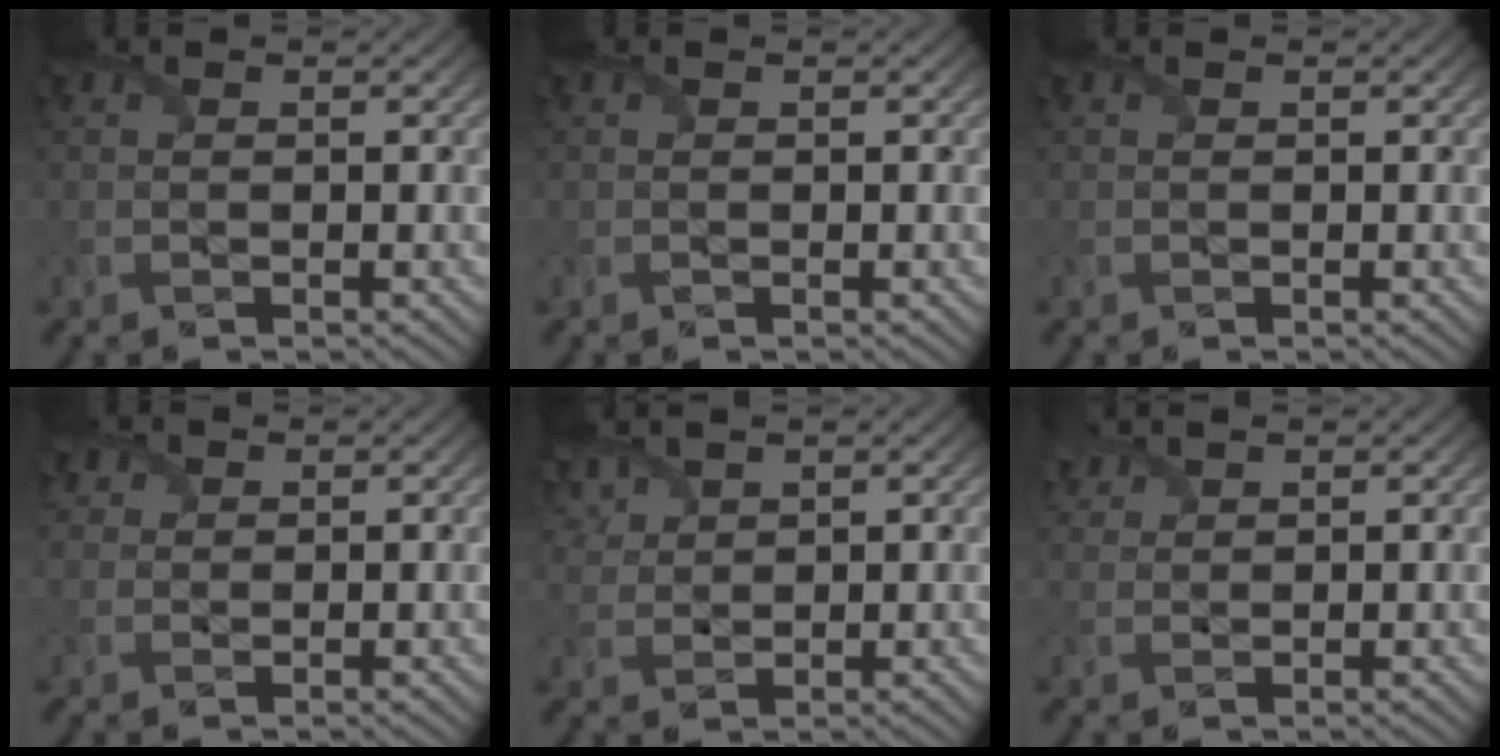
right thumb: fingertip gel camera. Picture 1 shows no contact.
{"total": 0.0}
{"total": 0.0}
{"total": 2.1, "force": [1.3, 1.5, 0.6], "torque": [-0.019, -0.003, 0.028]}
{"total": 4.7, "force": [3.1, 2.5, 2.6], "torque": [-0.075, 0.012, 0.062]}
{"total": 3.2, "force": [2.4, 1.5, 1.4], "torque": [-0.041, 0.011, 0.050]}